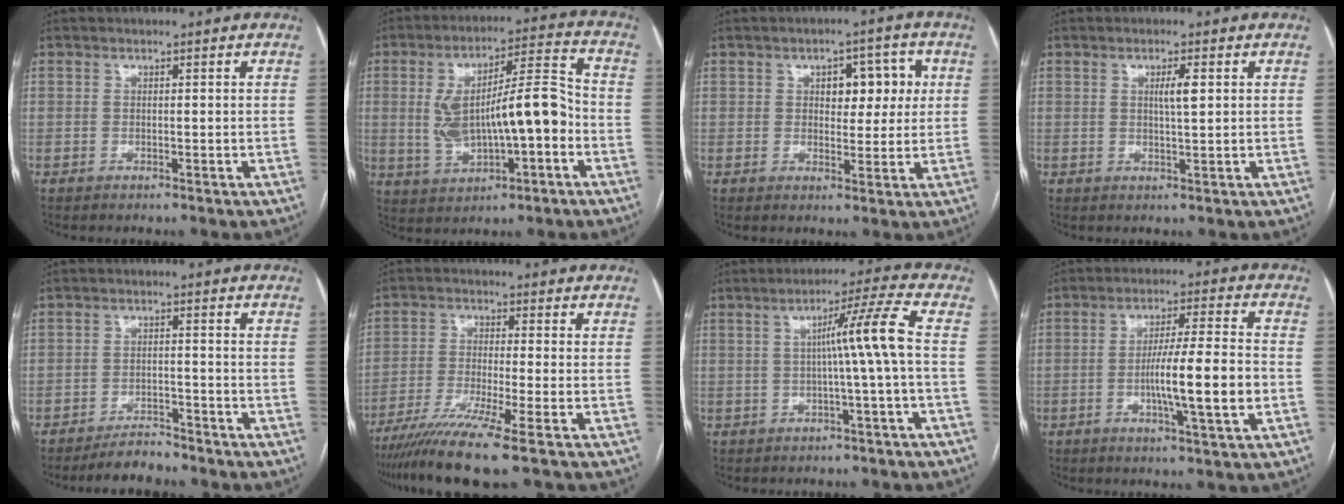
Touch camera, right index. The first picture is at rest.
{"total": 14.2, "force": [-1.4, 4.0, 13.6], "torque": [-0.243, 0.030, -0.012]}
{"total": 6.2, "force": [1.6, 3.5, 4.9], "torque": [-0.054, 0.020, 0.025]}
{"total": 2.7, "force": [0.7, 0.2, 2.6], "torque": [-0.043, -0.002, 0.011]}
{"total": 4.0, "force": [-3.8, 0.9, 0.8], "torque": [-0.014, -0.008, -0.065]}
{"total": 10.4, "force": [-7.3, -1.3, 7.2], "torque": [-0.125, -0.028, -0.124]}
{"total": 7.3, "force": [-0.2, -1.8, 7.0], "torque": [-0.111, 0.013, 0.001]}
{"total": 11.0, "force": [-2.3, 0.0, 10.7], "torque": [-0.180, 0.001, -0.042]}